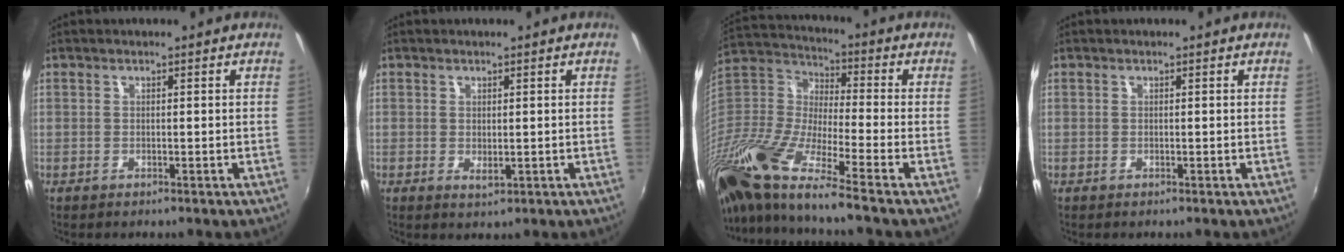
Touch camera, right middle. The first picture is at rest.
{"total": 0.9, "force": [0.0, 0.6, 0.7], "torque": [-0.012, -0.004, 0.000]}
{"total": 23.9, "force": [-17.3, 3.0, 16.2], "torque": [-0.310, -0.049, -0.340]}
{"total": 0.0}